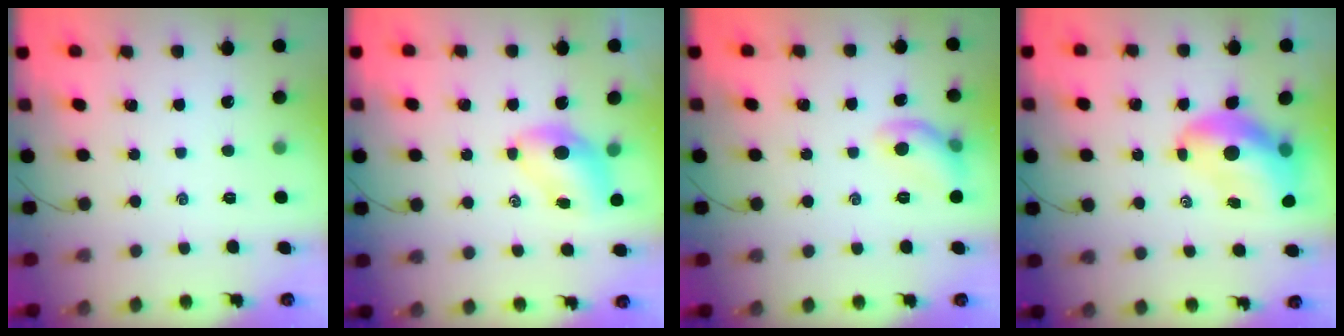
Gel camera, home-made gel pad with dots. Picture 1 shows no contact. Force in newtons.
{"total": 6.0, "press": 5.9, "slide": 0.7}
{"total": 8.4, "press": 8.2, "slide": 1.8}
{"total": 10.4, "press": 9.9, "slide": 3.0}